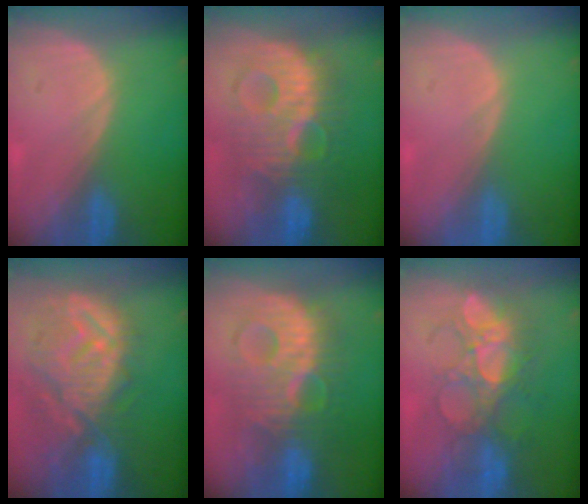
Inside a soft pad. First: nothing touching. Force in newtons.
{"total": 10.9, "press": 10.9, "slide": 0.5}
{"total": 0.0}
{"total": 11.9, "press": 10.8, "slide": 5.0}
{"total": 10.9, "press": 10.9, "slide": 0.5}
{"total": 8.7, "press": 8.4, "slide": 2.4}